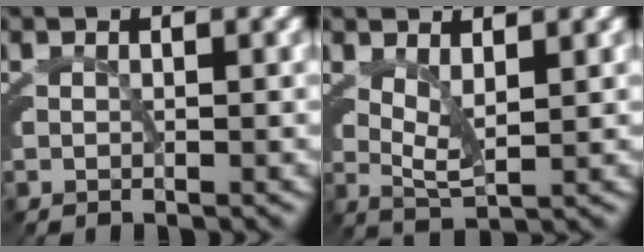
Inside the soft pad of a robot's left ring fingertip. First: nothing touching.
{"total": 5.1, "force": [2.1, 2.8, 3.8], "torque": [-0.070, -0.007, 0.034]}